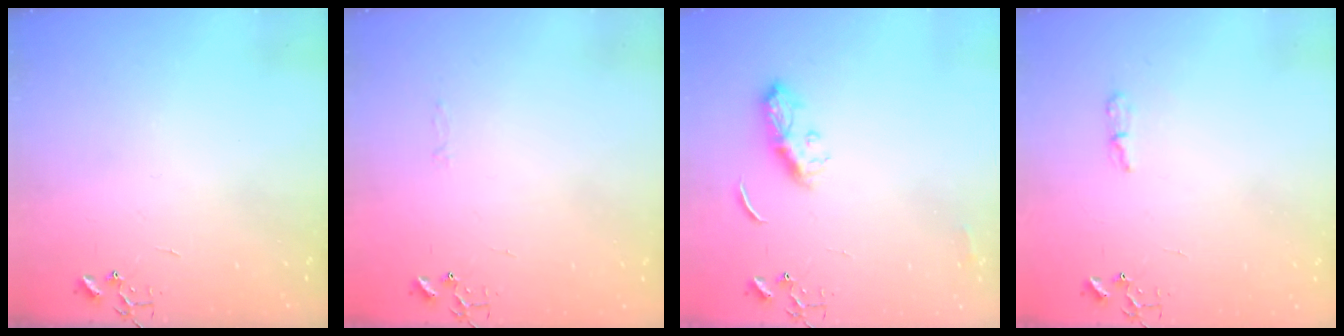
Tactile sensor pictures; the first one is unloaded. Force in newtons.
{"total": 2.8, "press": 2.8, "slide": 0.4}
{"total": 8.4, "press": 8.4, "slide": 0.2}
{"total": 4.7, "press": 4.7, "slide": 0.7}